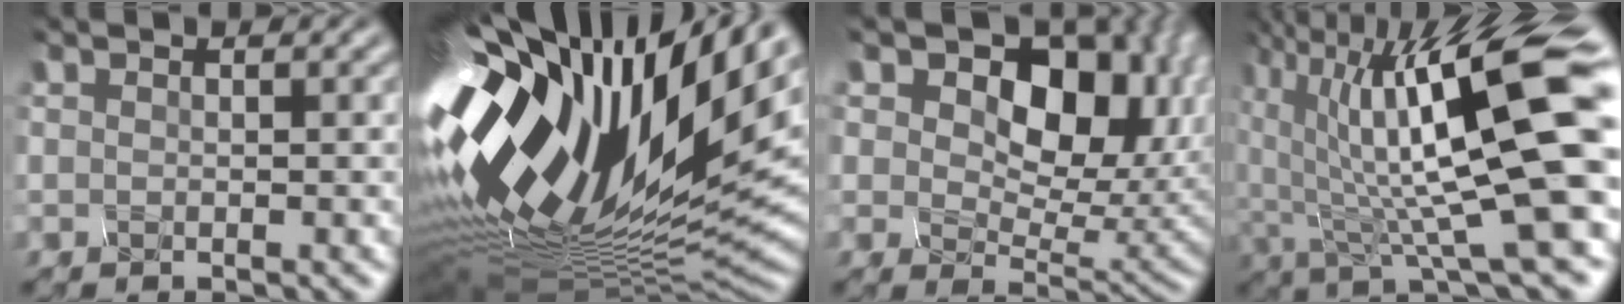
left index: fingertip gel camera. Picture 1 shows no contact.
{"total": 18.5, "force": [2.0, 8.1, 16.5], "torque": [-0.335, -0.026, 0.050]}
{"total": 10.8, "force": [2.7, 7.2, 7.6], "torque": [-0.115, -0.008, 0.054]}
{"total": 14.5, "force": [2.2, 3.4, 14.0], "torque": [-0.251, -0.001, 0.062]}